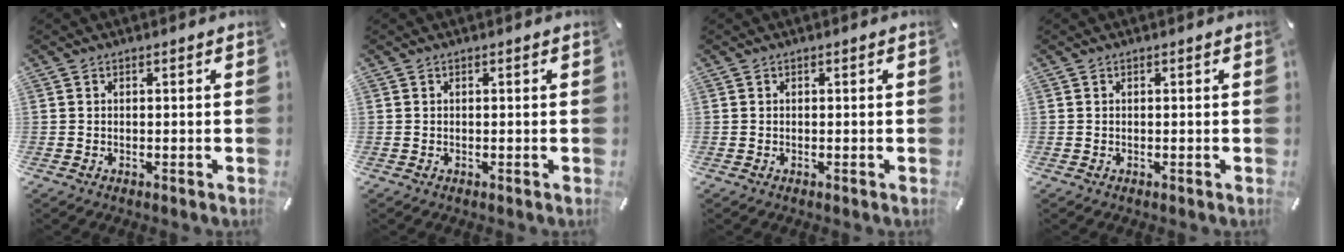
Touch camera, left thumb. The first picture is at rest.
{"total": 0.0}
{"total": 0.0}
{"total": 0.0}